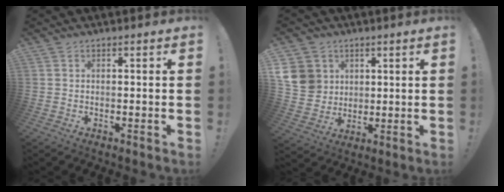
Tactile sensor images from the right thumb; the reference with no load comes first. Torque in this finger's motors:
{"motor_torque": [0.25, 1.34, -0.30, 0.32, 0.00]}